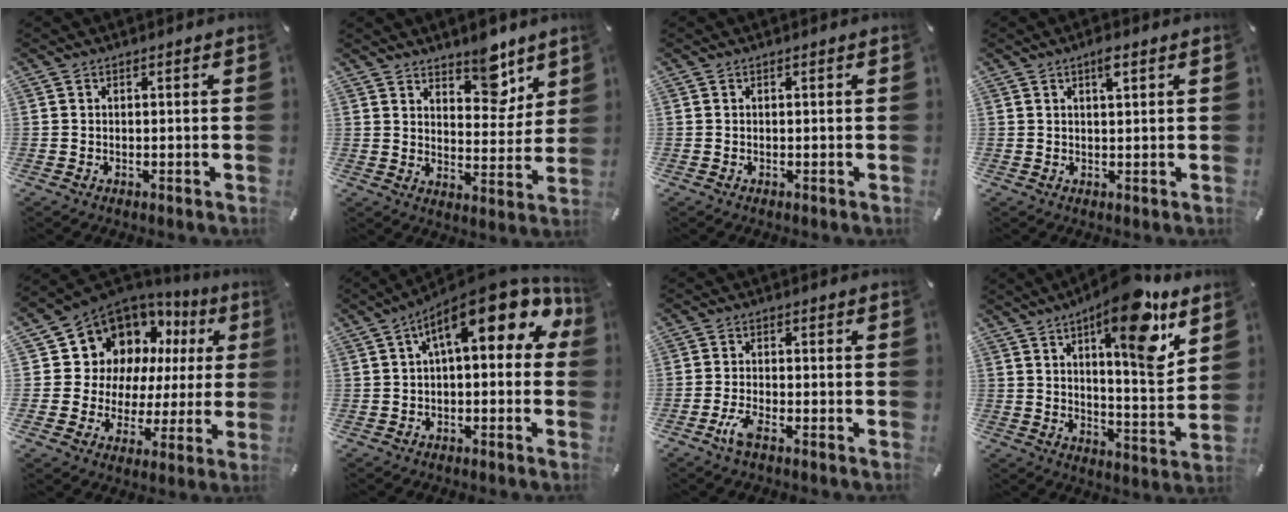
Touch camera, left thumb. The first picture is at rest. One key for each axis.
{"total": 9.9, "fx": 7.7, "fy": 4.9, "fz": 3.8, "tx": -0.024, "ty": -0.065, "tz": 0.133}
{"total": 0.0}
{"total": 2.8, "fx": 1.4, "fy": 0.7, "fz": 2.3, "tx": -0.042, "ty": 0.001, "tz": 0.021}
{"total": 12.8, "fx": 6.8, "fy": 10.2, "fz": 3.5, "tx": -0.071, "ty": -0.065, "tz": 0.135}
{"total": 15.8, "fx": 6.5, "fy": 6.4, "fz": 12.9, "tx": -0.192, "ty": -0.042, "tz": 0.107}
{"total": 4.3, "fx": -2.4, "fy": 1.1, "fz": 3.3, "tx": -0.080, "ty": -0.002, "tz": -0.049}
{"total": 17.5, "fx": 10.2, "fy": 4.8, "fz": 13.4, "tx": -0.185, "ty": -0.064, "tz": 0.154}